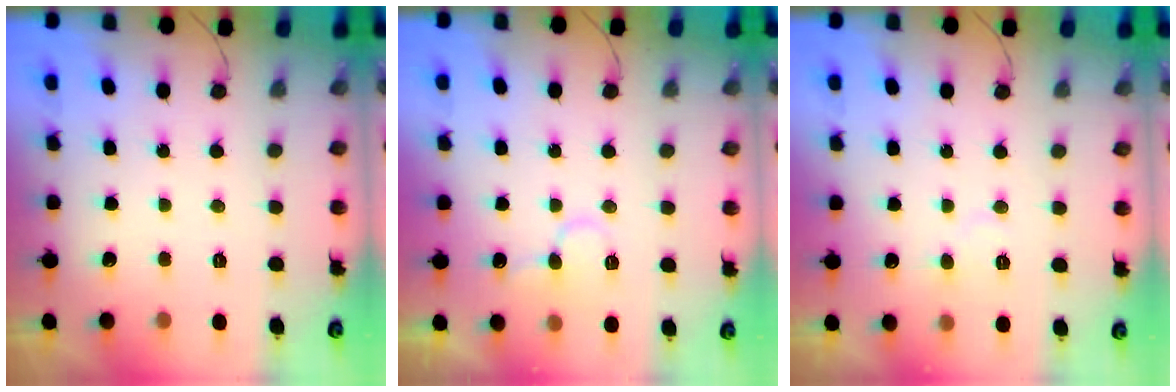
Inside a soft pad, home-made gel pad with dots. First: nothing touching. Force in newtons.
{"total": 9.1, "press": 9.1, "slide": 1.2}
{"total": 5.9, "press": 5.9, "slide": 0.6}